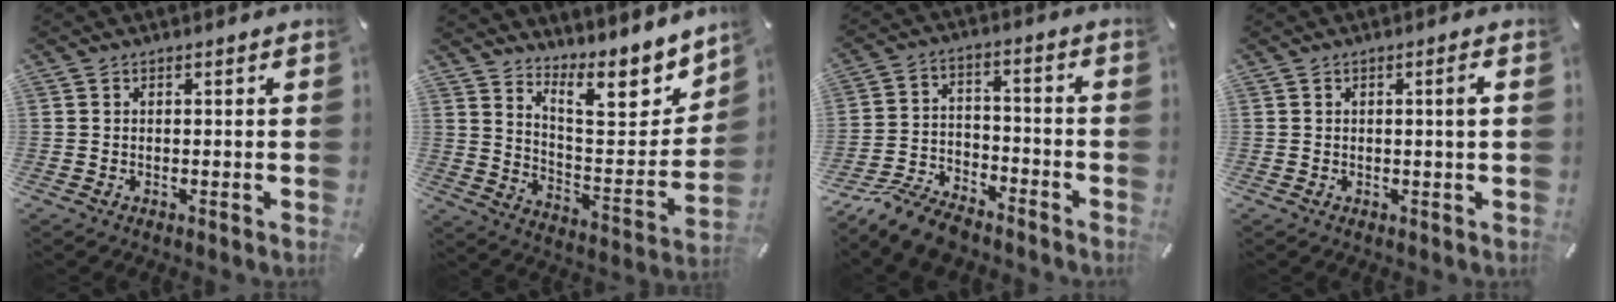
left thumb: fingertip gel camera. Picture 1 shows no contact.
{"total": 12.8, "force": [9.8, 4.9, 6.7], "torque": [-0.078, -0.092, 0.165]}
{"total": 10.9, "force": [-9.3, 3.9, 4.1], "torque": [-0.070, 0.050, -0.177]}
{"total": 2.4, "force": [0.4, -0.1, 2.4], "torque": [-0.043, -0.001, 0.003]}